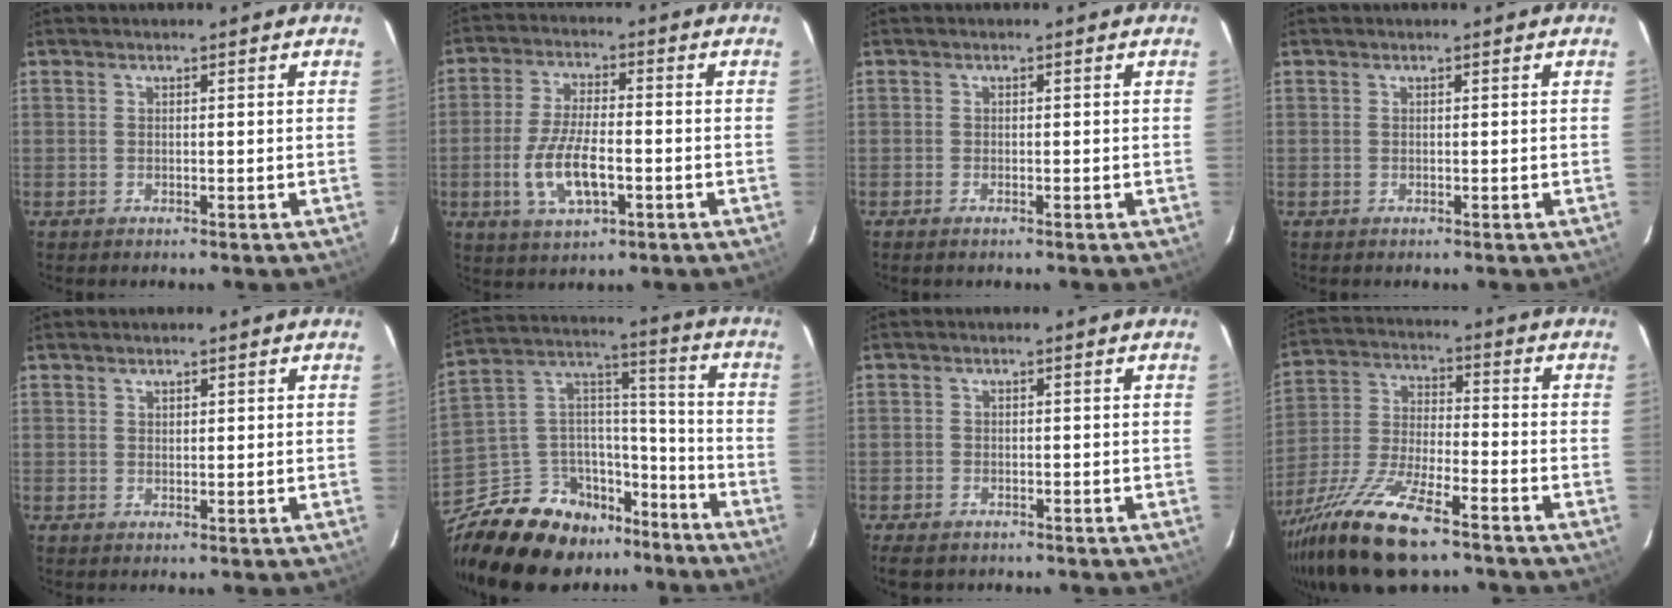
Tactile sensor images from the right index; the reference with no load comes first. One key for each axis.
{"total": 10.1, "fx": -2.9, "fy": 3.8, "fz": 8.9, "tx": -0.182, "ty": -0.005, "tz": -0.053}
{"total": 0.7, "fx": -0.6, "fy": 0.3, "fz": 0.3, "tx": -0.008, "ty": -0.002, "tz": -0.012}
{"total": 0.0}
{"total": 1.0, "fx": 0.6, "fy": 0.6, "fz": 0.4, "tx": -0.004, "ty": 0.003, "tz": 0.012}
{"total": 22.8, "fx": -17.8, "fy": 11.5, "fz": 8.5, "tx": -0.199, "ty": 0.067, "tz": -0.276}
{"total": 4.5, "fx": -3.4, "fy": 2.5, "fz": 1.8, "tx": -0.052, "ty": -0.010, "tz": -0.058}
{"total": 18.9, "fx": -13.2, "fy": 5.2, "fz": 12.4, "tx": -0.262, "ty": -0.045, "tz": -0.245}